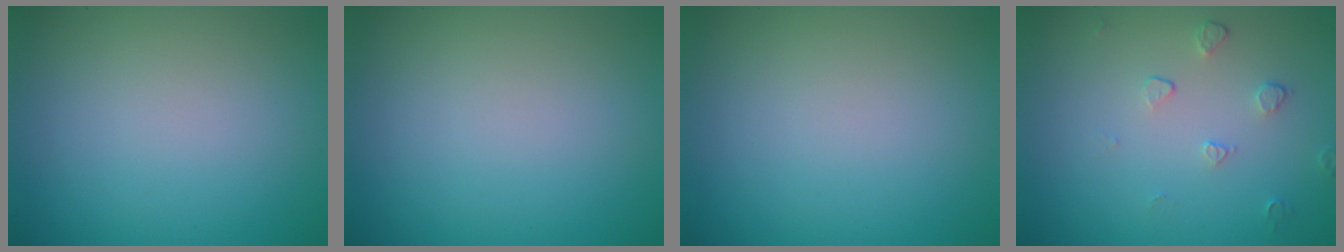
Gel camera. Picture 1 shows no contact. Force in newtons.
{"total": 0.0}
{"total": 0.0}
{"total": 1.1, "press": 0.7, "slide": 0.9}